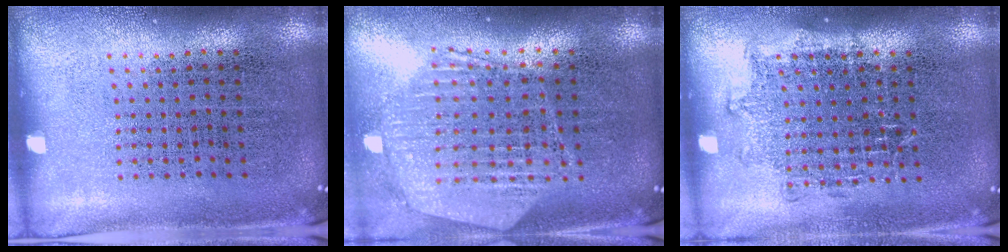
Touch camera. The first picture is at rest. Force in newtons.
{"total": 1.2, "press": 1.2, "slide": 0.2}
{"total": 1.1, "press": 1.0, "slide": 0.5}